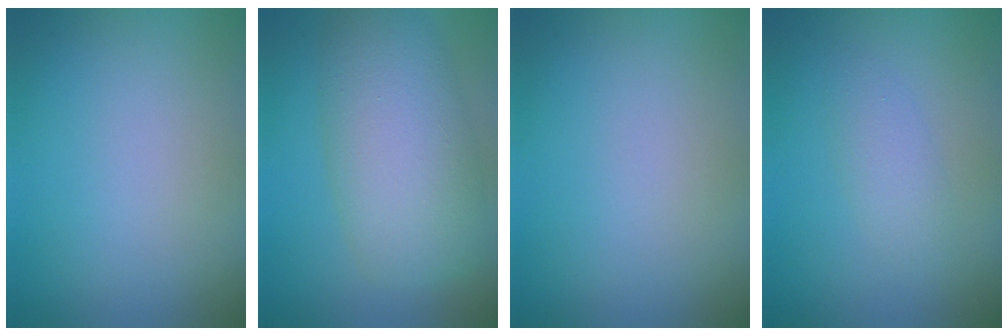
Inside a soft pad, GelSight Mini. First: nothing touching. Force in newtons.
{"total": 7.9, "press": 7.9, "slide": 0.3}
{"total": 0.0}
{"total": 1.8, "press": 1.8, "slide": 0.0}